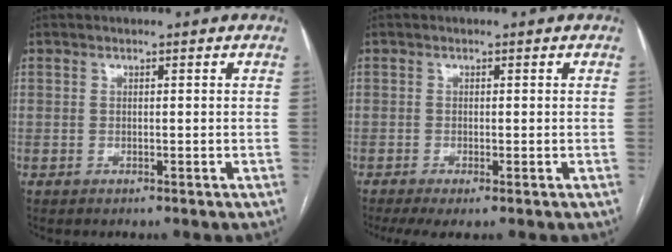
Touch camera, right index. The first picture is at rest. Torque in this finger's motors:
{"motor_torque": [0.63, -0.45, 0.19, 0.05]}